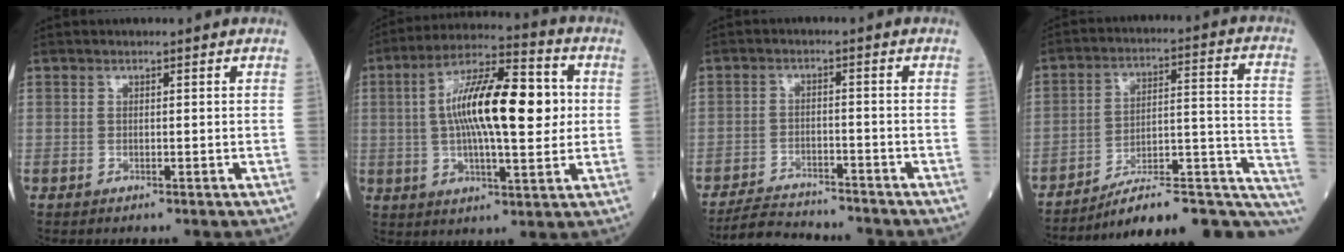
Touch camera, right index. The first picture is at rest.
{"total": 15.9, "force": [1.8, 4.0, 15.3], "torque": [-0.271, 0.025, 0.023]}
{"total": 7.9, "force": [-7.7, 0.8, 1.6], "torque": [-0.025, -0.005, -0.127]}
{"total": 21.1, "force": [-17.6, 4.0, 11.0], "torque": [-0.074, 0.050, -0.246]}